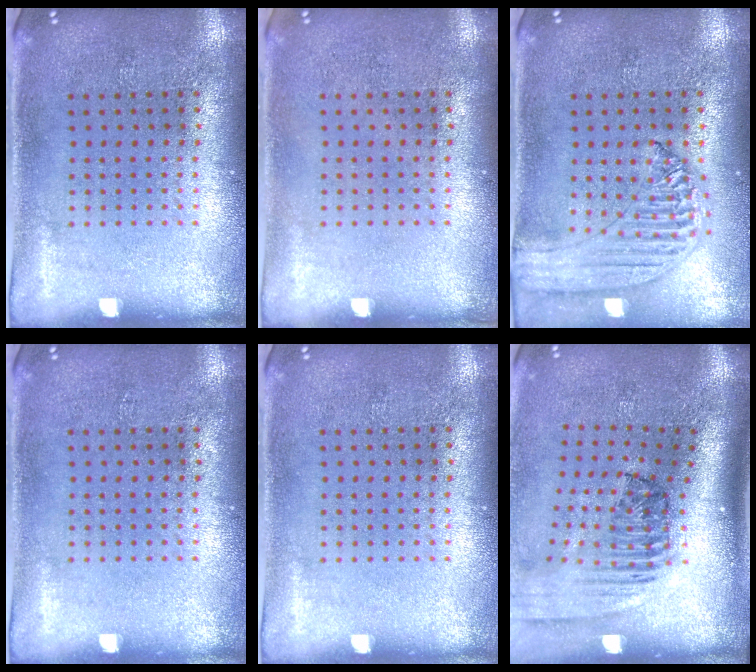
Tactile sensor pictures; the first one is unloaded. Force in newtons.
{"total": 0.0}
{"total": 1.4, "press": 1.3, "slide": 0.3}
{"total": 0.0}
{"total": 0.0}
{"total": 2.4, "press": 1.7, "slide": 1.7}